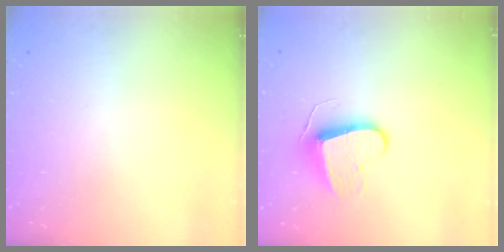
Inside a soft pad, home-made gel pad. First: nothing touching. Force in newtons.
{"total": 9.4, "press": 9.3, "slide": 0.9}